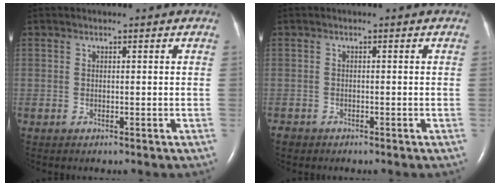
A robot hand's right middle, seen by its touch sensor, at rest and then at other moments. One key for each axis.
{"total": 1.3, "fx": -1.0, "fy": 0.8, "fz": 0.2, "tx": -0.007, "ty": 0.001, "tz": -0.018}